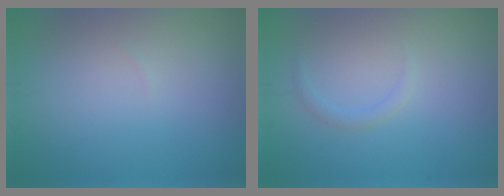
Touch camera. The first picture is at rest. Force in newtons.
{"total": 0.9, "press": 0.9, "slide": 0.1}